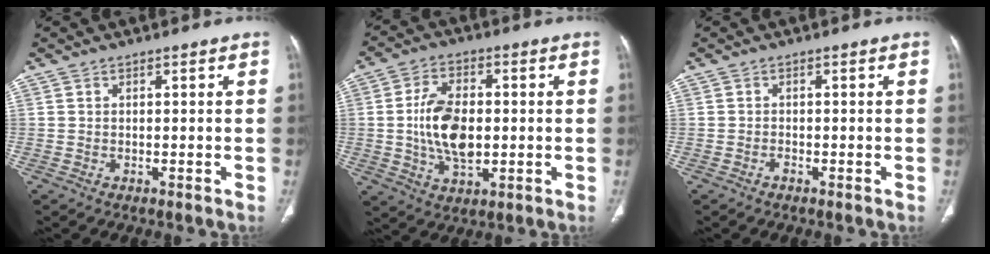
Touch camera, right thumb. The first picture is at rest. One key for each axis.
{"total": 11.7, "fx": -0.2, "fy": 6.9, "fz": 9.5, "tx": -0.163, "ty": 0.002, "tz": -0.001}
{"total": 0.7, "fx": -0.6, "fy": 0.3, "fz": 0.3, "tx": -0.006, "ty": 0.003, "tz": -0.011}